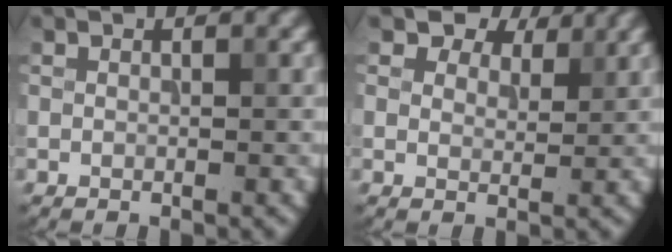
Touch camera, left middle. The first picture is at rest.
{"total": 4.7, "force": [3.6, 2.5, 1.6], "torque": [-0.035, -0.013, 0.062]}